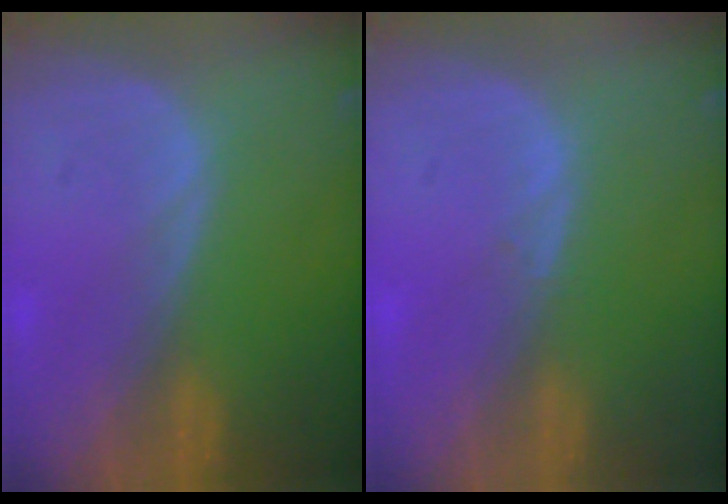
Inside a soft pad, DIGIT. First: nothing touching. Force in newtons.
{"total": 0.6, "press": 0.5, "slide": 0.4}